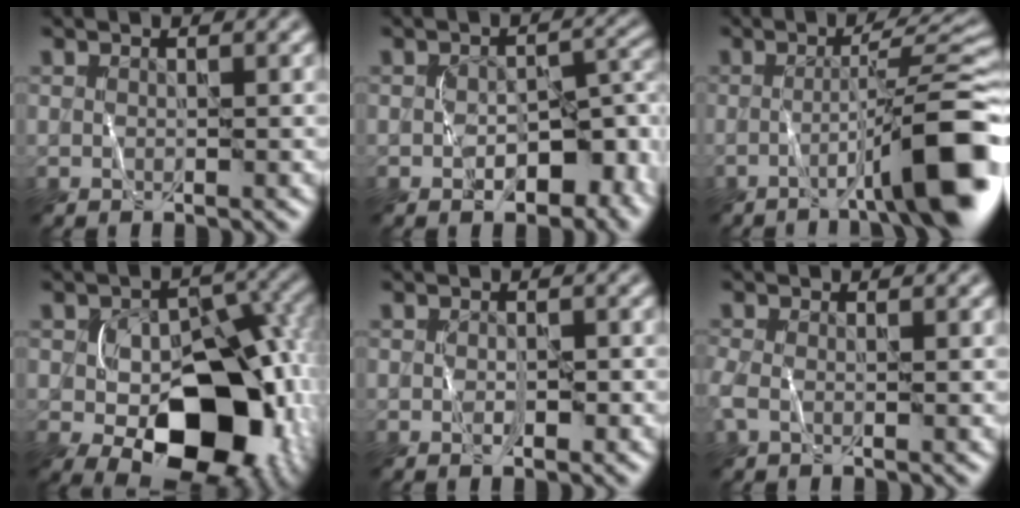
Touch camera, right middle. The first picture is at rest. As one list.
[{"total": 6.4, "force": [-2.6, 3.8, 4.4], "torque": [-0.051, 0.000, -0.038]}, {"total": 8.7, "force": [-2.6, 0.7, 8.3], "torque": [-0.107, 0.020, -0.054]}, {"total": 11.4, "force": [-3.3, 6.8, 8.5], "torque": [-0.129, -0.009, -0.046]}, {"total": 1.3, "force": [-0.5, 0.7, 0.9], "torque": [-0.017, -0.001, -0.011]}, {"total": 2.1, "force": [-0.8, 1.3, 1.5], "torque": [-0.044, -0.005, -0.021]}]